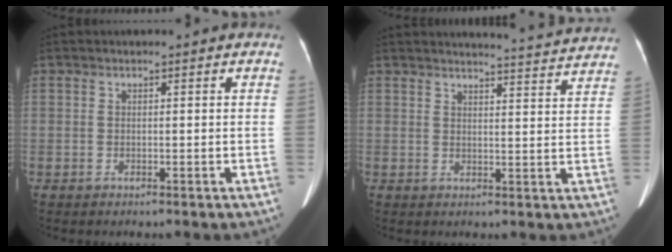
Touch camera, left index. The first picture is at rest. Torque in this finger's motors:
{"motor_torque": [0.36, -0.76, 0.00, 0.00]}